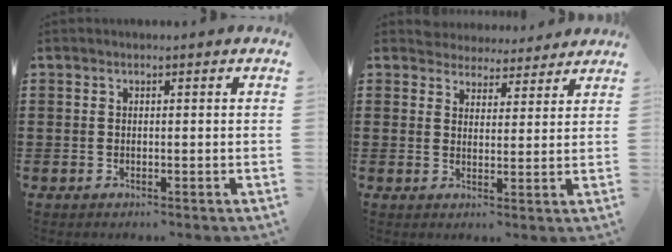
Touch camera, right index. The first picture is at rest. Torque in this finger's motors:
{"motor_torque": [0.70, 0.78, -0.02, -0.08]}